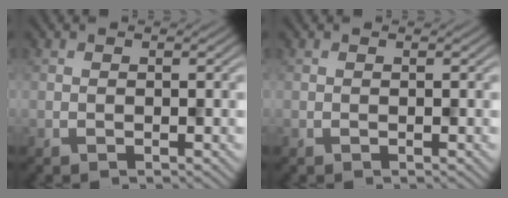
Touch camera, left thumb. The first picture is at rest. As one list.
[{"total": 0.0}]